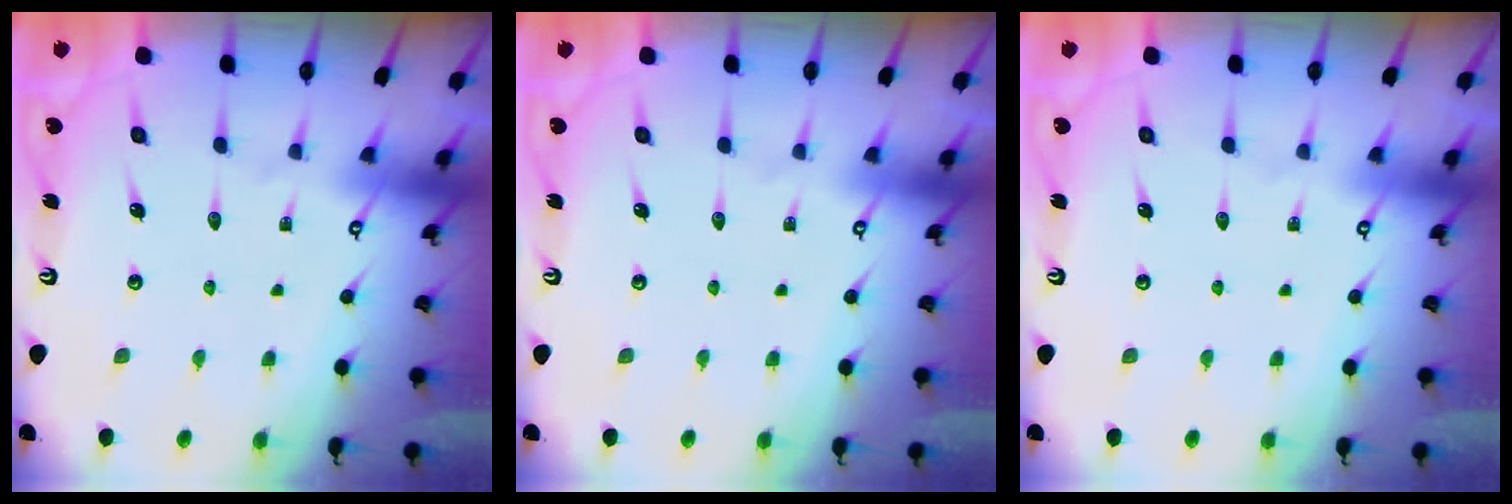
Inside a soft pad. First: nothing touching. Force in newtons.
{"total": 0.0}
{"total": 0.0}